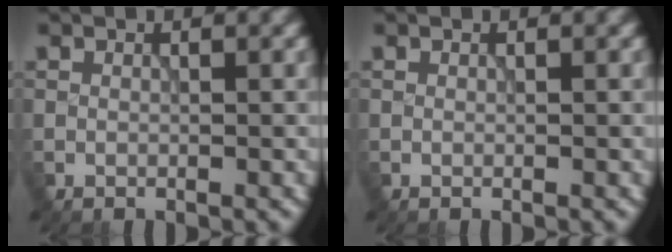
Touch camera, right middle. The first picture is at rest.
{"total": 0.0}